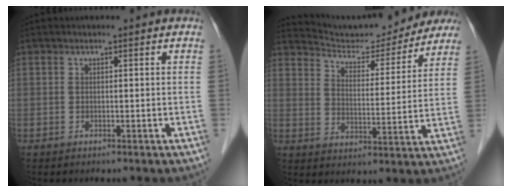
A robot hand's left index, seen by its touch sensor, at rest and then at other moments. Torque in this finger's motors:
{"motor_torque": [0.23, -0.23, 0.18, 0.05]}